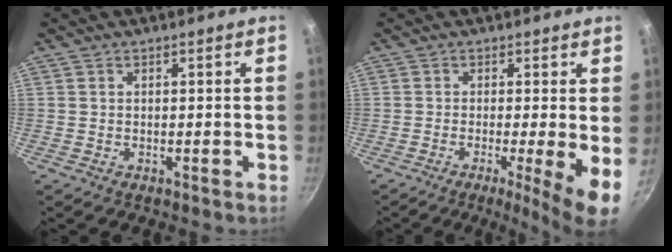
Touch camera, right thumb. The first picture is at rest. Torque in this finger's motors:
{"motor_torque": [-0.19, 0.46, -0.31, -0.02, 0.17]}